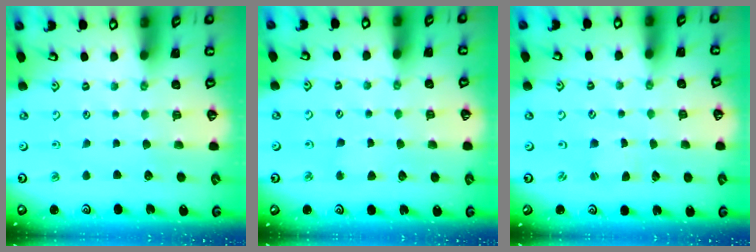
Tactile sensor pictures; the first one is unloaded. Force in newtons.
{"total": 2.2, "press": 2.2, "slide": 0.2}
{"total": 0.0}